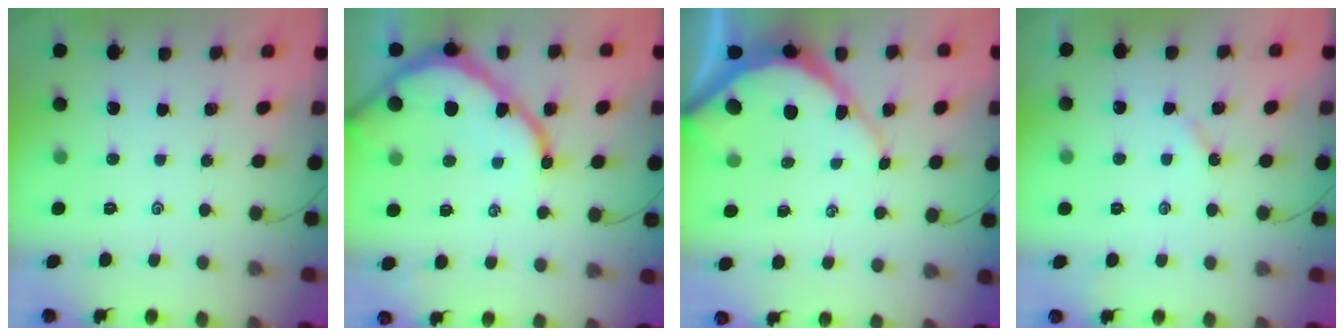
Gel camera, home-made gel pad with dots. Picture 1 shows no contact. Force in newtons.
{"total": 12.5, "press": 12.5, "slide": 1.0}
{"total": 8.8, "press": 8.7, "slide": 0.9}
{"total": 2.2, "press": 2.2, "slide": 0.4}